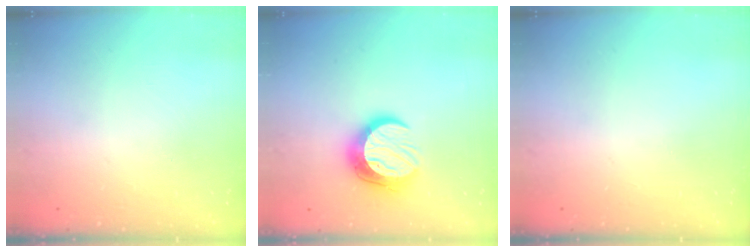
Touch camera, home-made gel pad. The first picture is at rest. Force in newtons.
{"total": 11.9, "press": 11.8, "slide": 1.0}
{"total": 0.0}